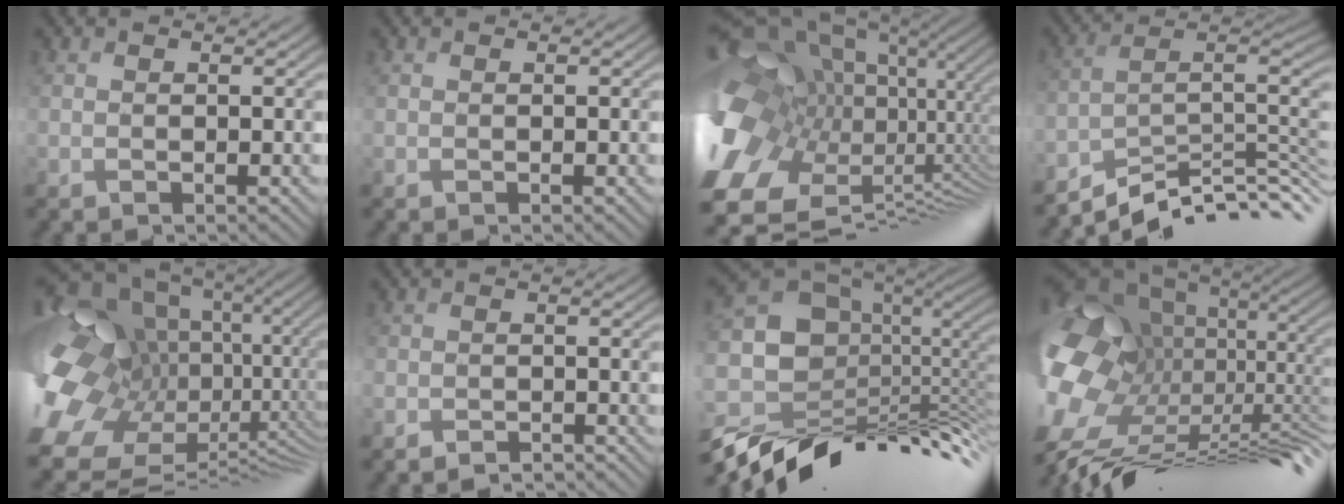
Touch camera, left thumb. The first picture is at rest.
{"total": 0.0}
{"total": 18.9, "force": [1.2, 11.4, 15.1], "torque": [-0.334, 0.017, 0.040]}
{"total": 10.4, "force": [-7.6, 2.9, 6.5], "torque": [-0.109, 0.009, -0.132]}
{"total": 18.4, "force": [-1.2, 12.8, 13.2], "torque": [-0.292, 0.004, 0.017]}
{"total": 2.9, "force": [-2.7, 0.7, 0.6], "torque": [-0.006, -0.003, -0.051]}
{"total": 16.4, "force": [-3.8, 9.2, 13.0], "torque": [-0.253, -0.026, -0.051]}
{"total": 20.7, "force": [-6.0, 12.3, 15.5], "torque": [-0.320, -0.001, -0.072]}